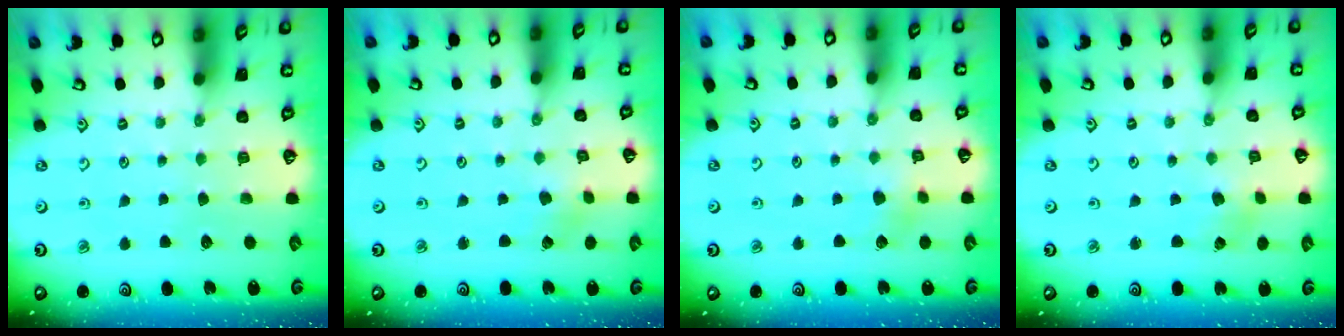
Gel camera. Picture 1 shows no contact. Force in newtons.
{"total": 1.1, "press": 1.1, "slide": 0.1}
{"total": 2.9, "press": 2.9, "slide": 0.3}
{"total": 2.8, "press": 2.8, "slide": 0.3}